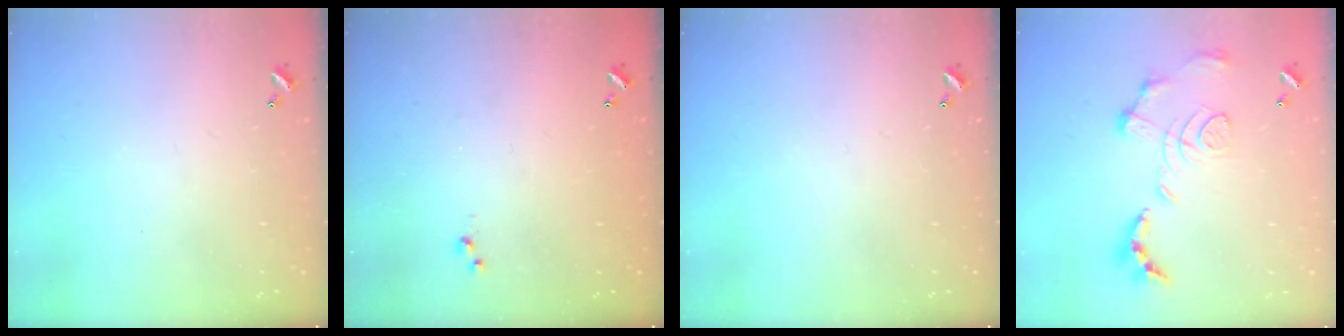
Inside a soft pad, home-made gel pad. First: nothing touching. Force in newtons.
{"total": 3.0, "press": 3.0, "slide": 0.4}
{"total": 0.0}
{"total": 1.5, "press": 0.8, "slide": 1.3}